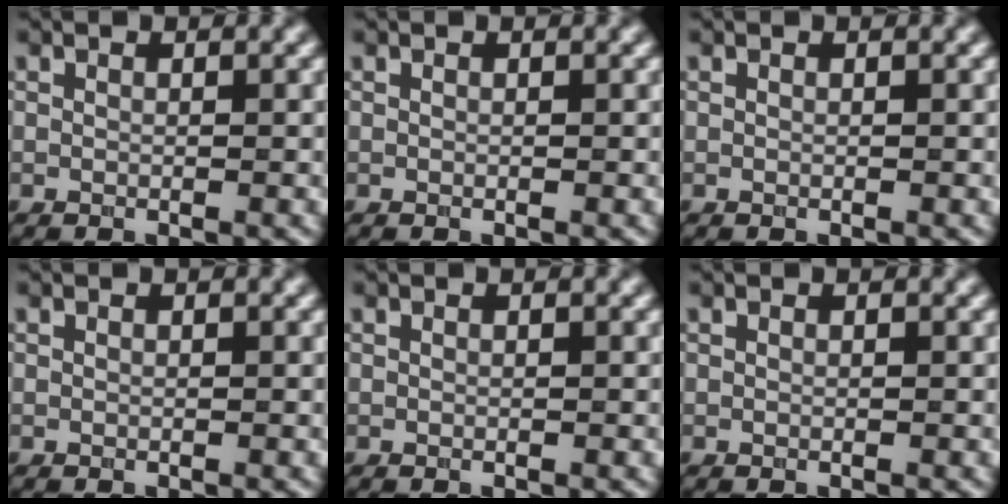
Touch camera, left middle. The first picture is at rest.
{"total": 0.0}
{"total": 0.0}
{"total": 0.0}
{"total": 0.0}
{"total": 0.0}